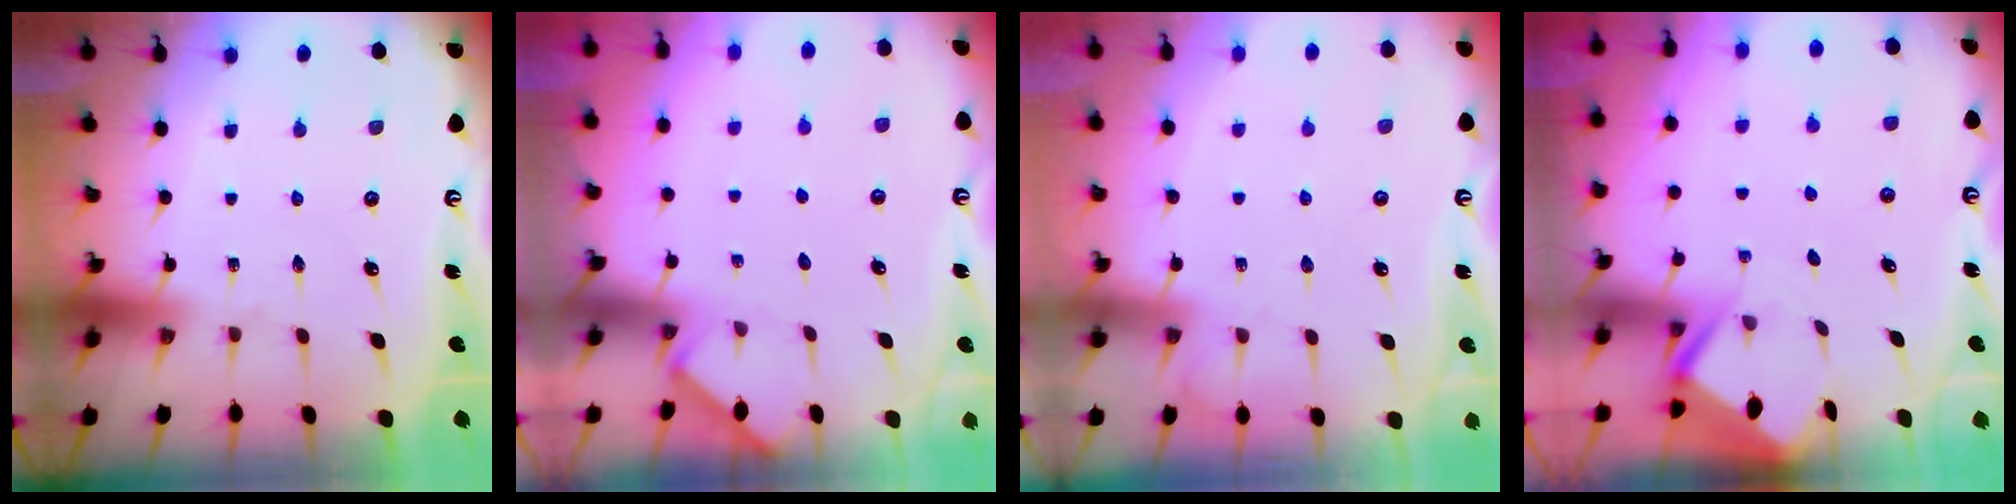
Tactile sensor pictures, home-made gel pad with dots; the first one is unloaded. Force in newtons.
{"total": 3.1, "press": 3.0, "slide": 0.3}
{"total": 3.0, "press": 3.0, "slide": 0.5}
{"total": 3.4, "press": 3.4, "slide": 0.3}